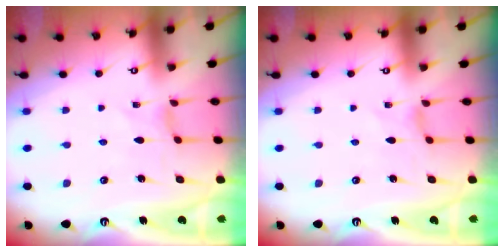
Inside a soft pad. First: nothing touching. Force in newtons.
{"total": 0.0}